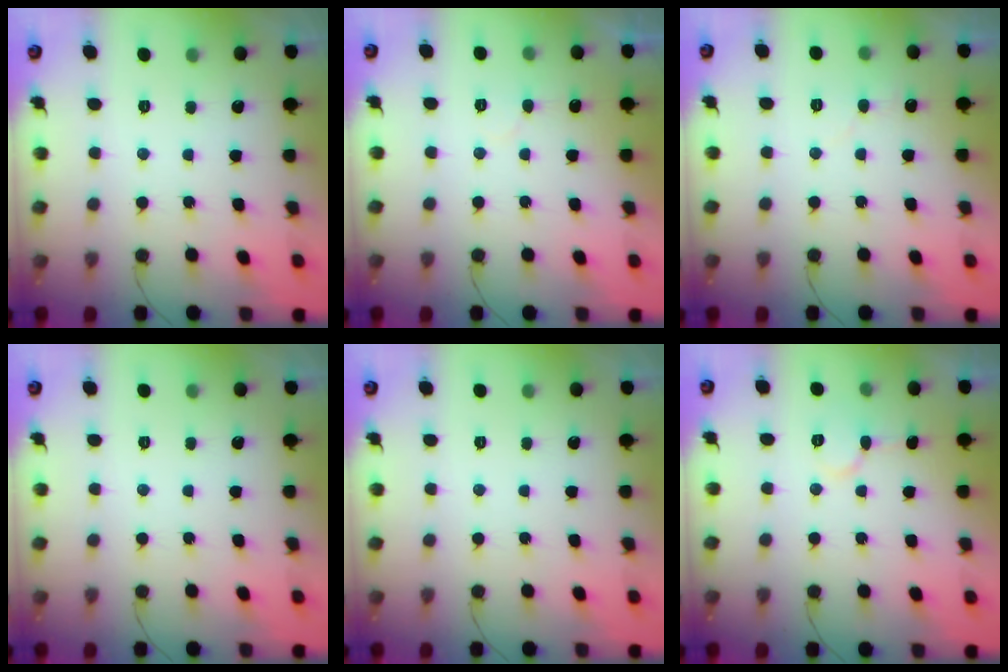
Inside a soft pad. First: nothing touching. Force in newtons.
{"total": 4.3, "press": 4.3, "slide": 0.3}
{"total": 3.6, "press": 3.6, "slide": 0.2}
{"total": 0.0}
{"total": 0.0}
{"total": 5.6, "press": 5.6, "slide": 0.2}